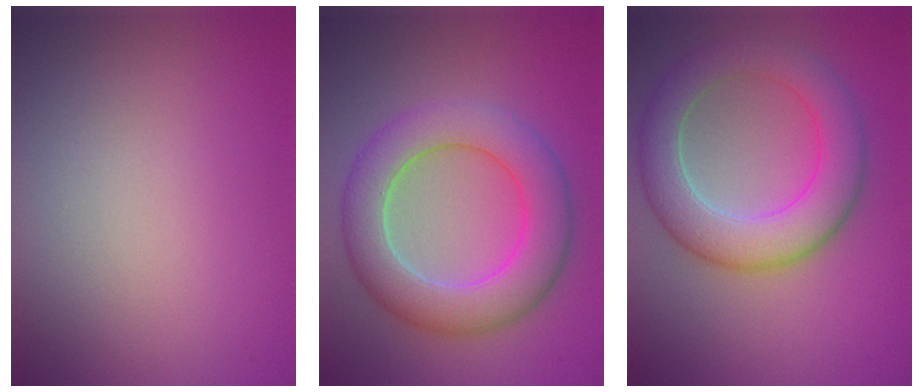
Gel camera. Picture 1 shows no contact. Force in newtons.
{"total": 7.3, "press": 7.3, "slide": 0.1}
{"total": 6.8, "press": 6.8, "slide": 0.4}